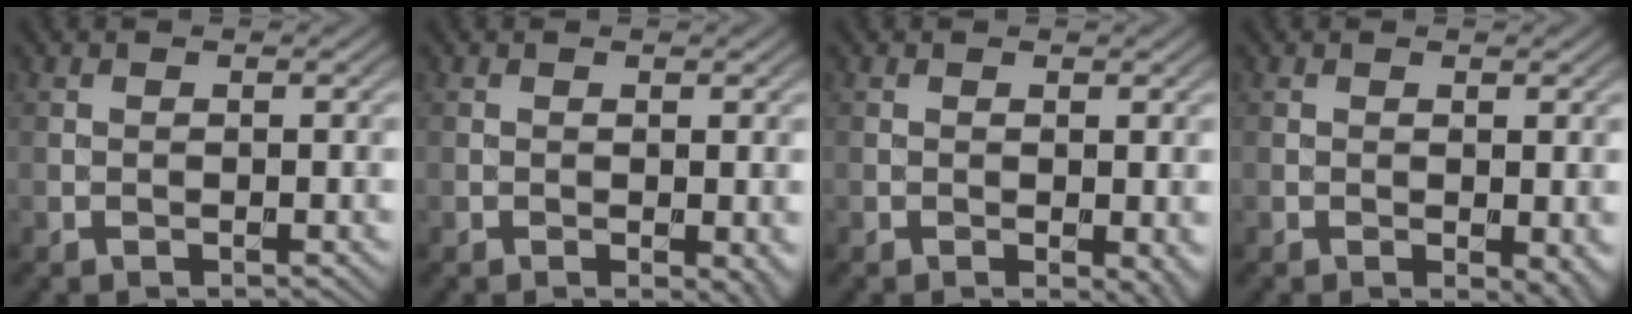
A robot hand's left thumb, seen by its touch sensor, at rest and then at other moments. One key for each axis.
{"total": 1.4, "fx": -0.4, "fy": 0.6, "fz": 1.2, "tx": -0.011, "ty": -0.005, "tz": -0.003}
{"total": 1.7, "fx": -0.4, "fy": 0.8, "fz": 1.4, "tx": -0.012, "ty": -0.006, "tz": -0.003}
{"total": 2.2, "fx": -0.7, "fy": 1.1, "fz": 1.8, "tx": -0.018, "ty": -0.006, "tz": -0.006}